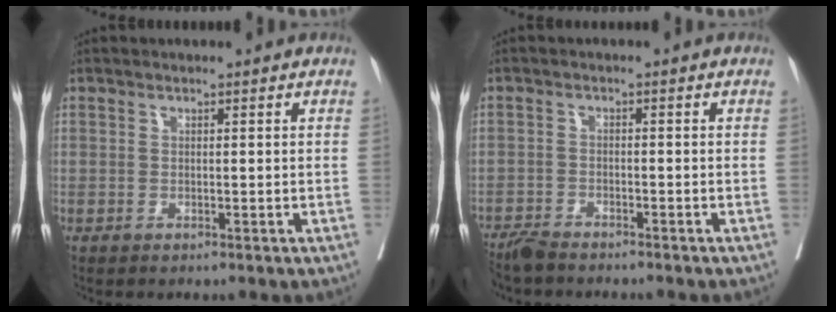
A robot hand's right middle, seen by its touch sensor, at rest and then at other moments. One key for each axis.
{"total": 4.2, "fx": -4.0, "fy": 0.5, "fz": 1.3, "tx": -0.017, "ty": -0.011, "tz": -0.069}